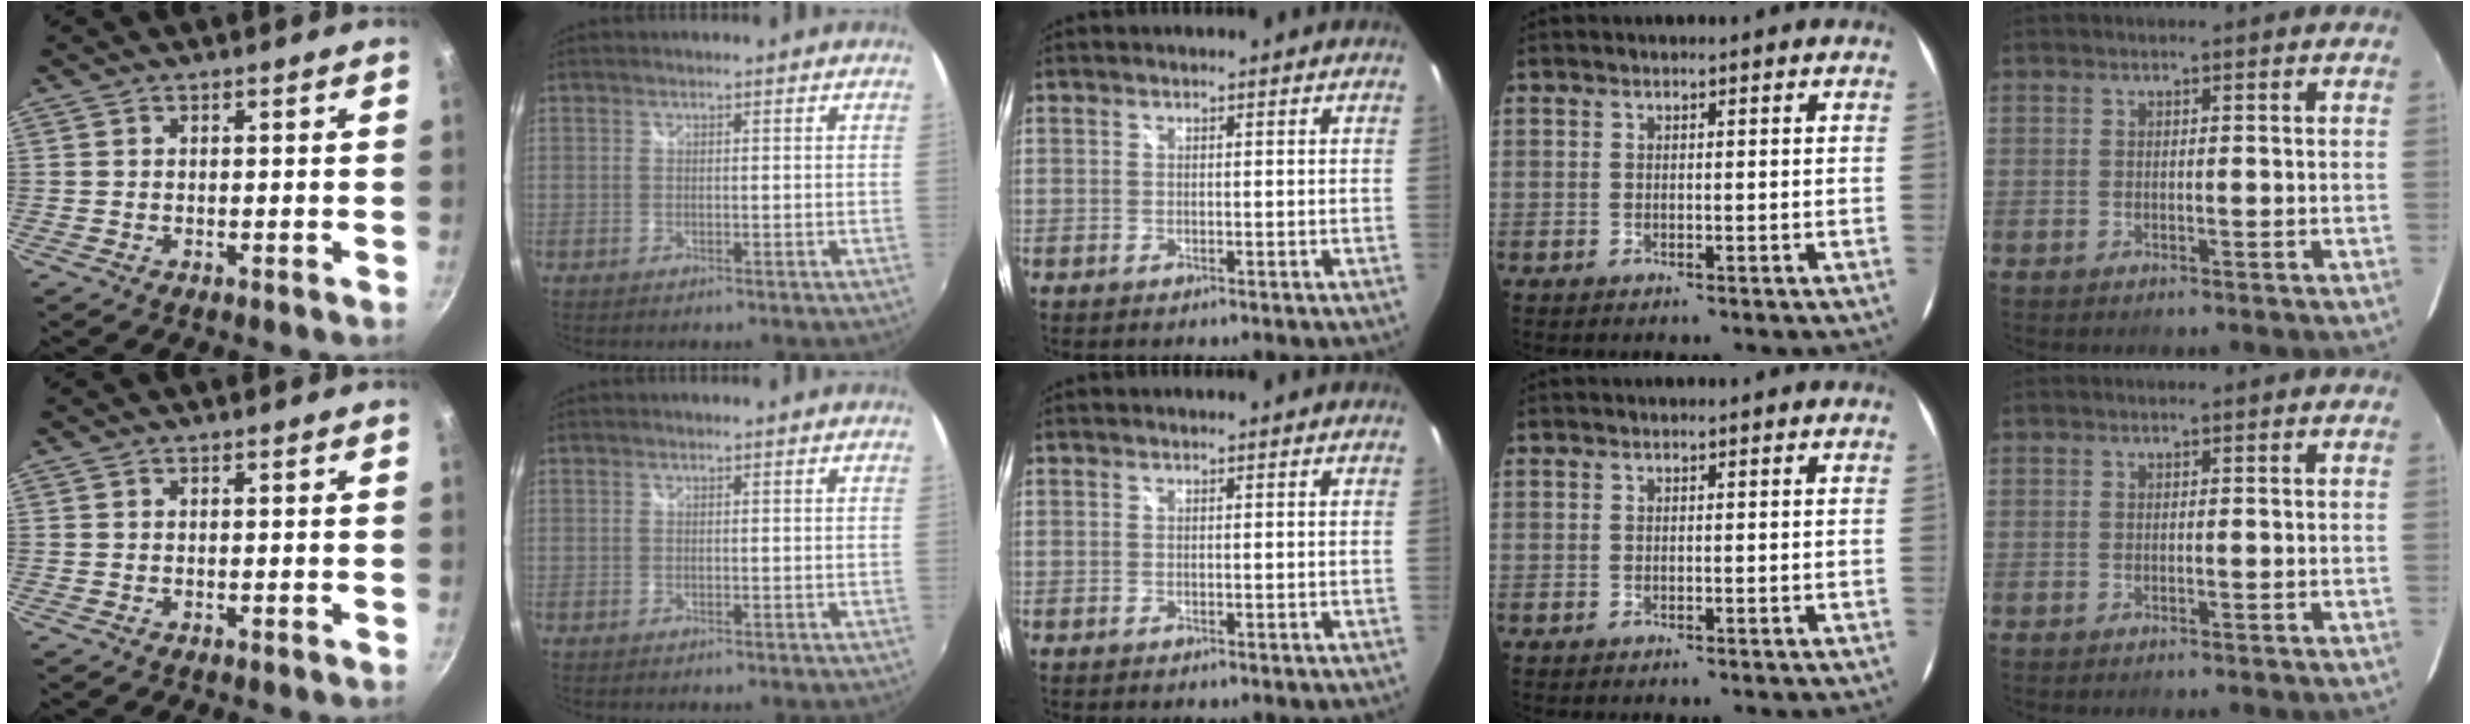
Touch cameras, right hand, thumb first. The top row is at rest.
{}